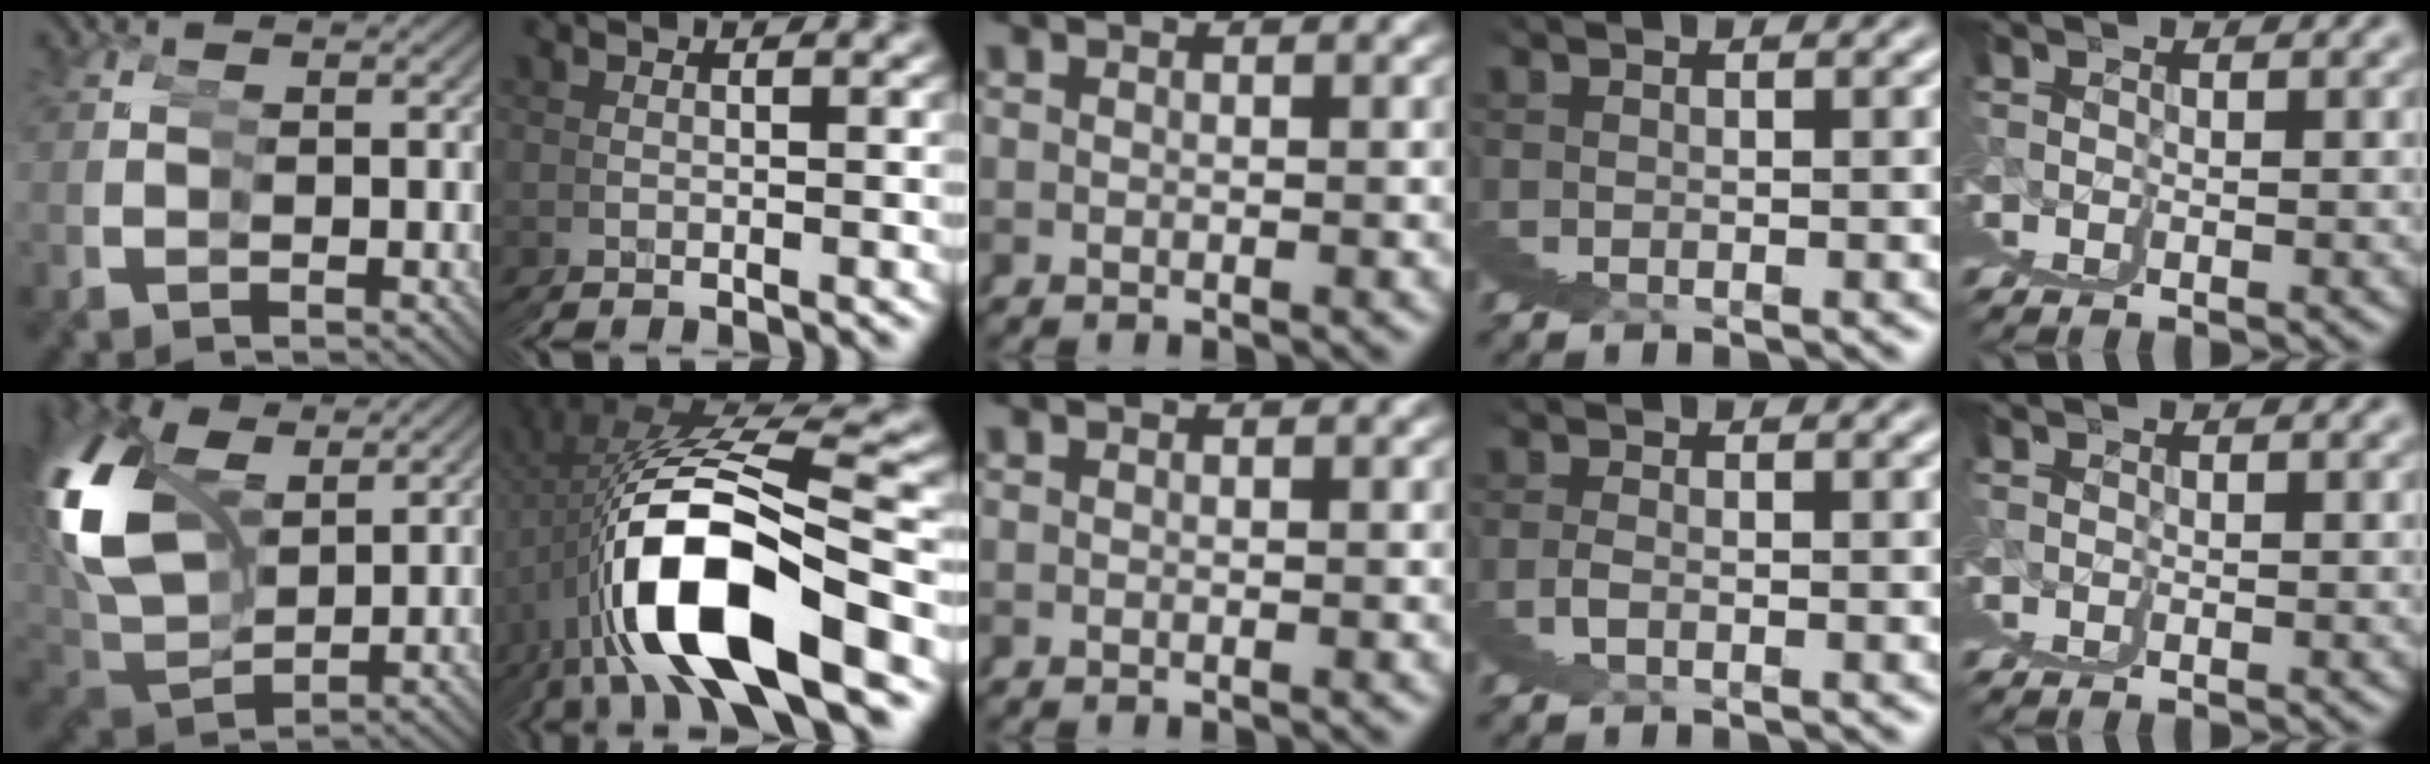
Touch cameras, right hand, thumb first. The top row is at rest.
{"thumb": {"total": 11.2, "force": [3.8, 8.5, 6.3], "torque": [-0.168, -0.015, 0.072]}, "index": {"total": 14.5, "force": [0.9, 6.4, 13.0], "torque": [-0.245, 0.022, 0.014]}, "ring": {"total": 1.8, "force": [-1.2, -0.6, -1.1], "torque": [0.020, 0.010, -0.028]}}